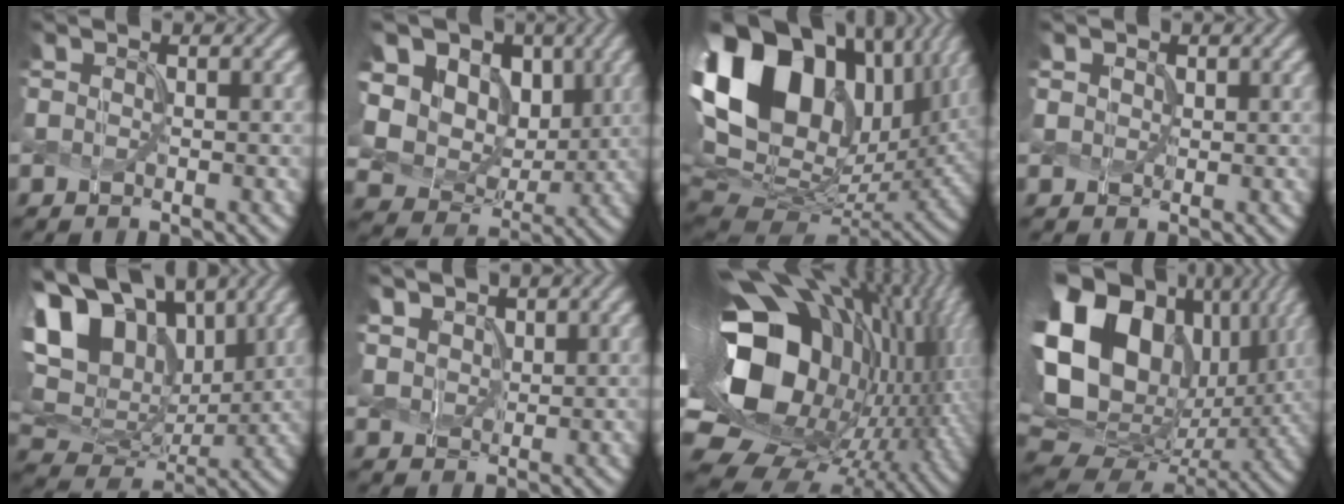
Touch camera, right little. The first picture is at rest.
{"total": 14.4, "force": [5.0, 10.9, 7.9], "torque": [-0.181, 0.032, 0.089]}
{"total": 19.8, "force": [7.2, 13.4, 12.8], "torque": [-0.267, 0.045, 0.139]}
{"total": 1.2, "force": [0.8, 0.9, 0.1], "torque": [-0.003, 0.002, 0.017]}
{"total": 15.7, "force": [8.5, 9.7, 9.0], "torque": [-0.206, 0.043, 0.133]}
{"total": 3.0, "force": [2.2, 1.8, 0.9], "torque": [-0.038, -0.001, 0.050]}
{"total": 19.2, "force": [0.6, 13.0, 14.0], "torque": [-0.258, -0.030, 0.035]}
{"total": 20.4, "force": [4.3, 15.3, 12.9], "torque": [-0.286, 0.001, 0.103]}